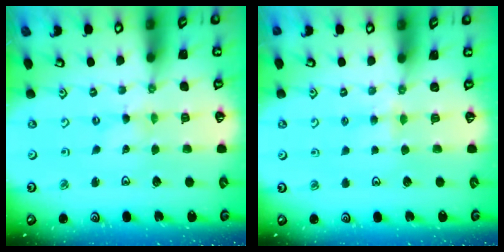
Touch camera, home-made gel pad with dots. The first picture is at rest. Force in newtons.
{"total": 3.9, "press": 3.9, "slide": 0.6}